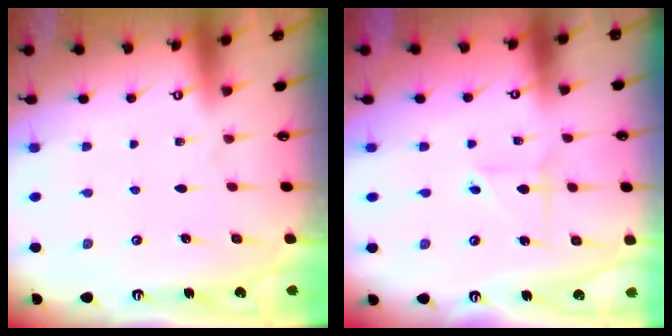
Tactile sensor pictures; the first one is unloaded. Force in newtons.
{"total": 2.1, "press": 2.1, "slide": 0.6}